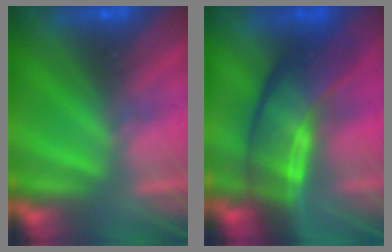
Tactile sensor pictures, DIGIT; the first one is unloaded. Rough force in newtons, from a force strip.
{"total": 9.9}